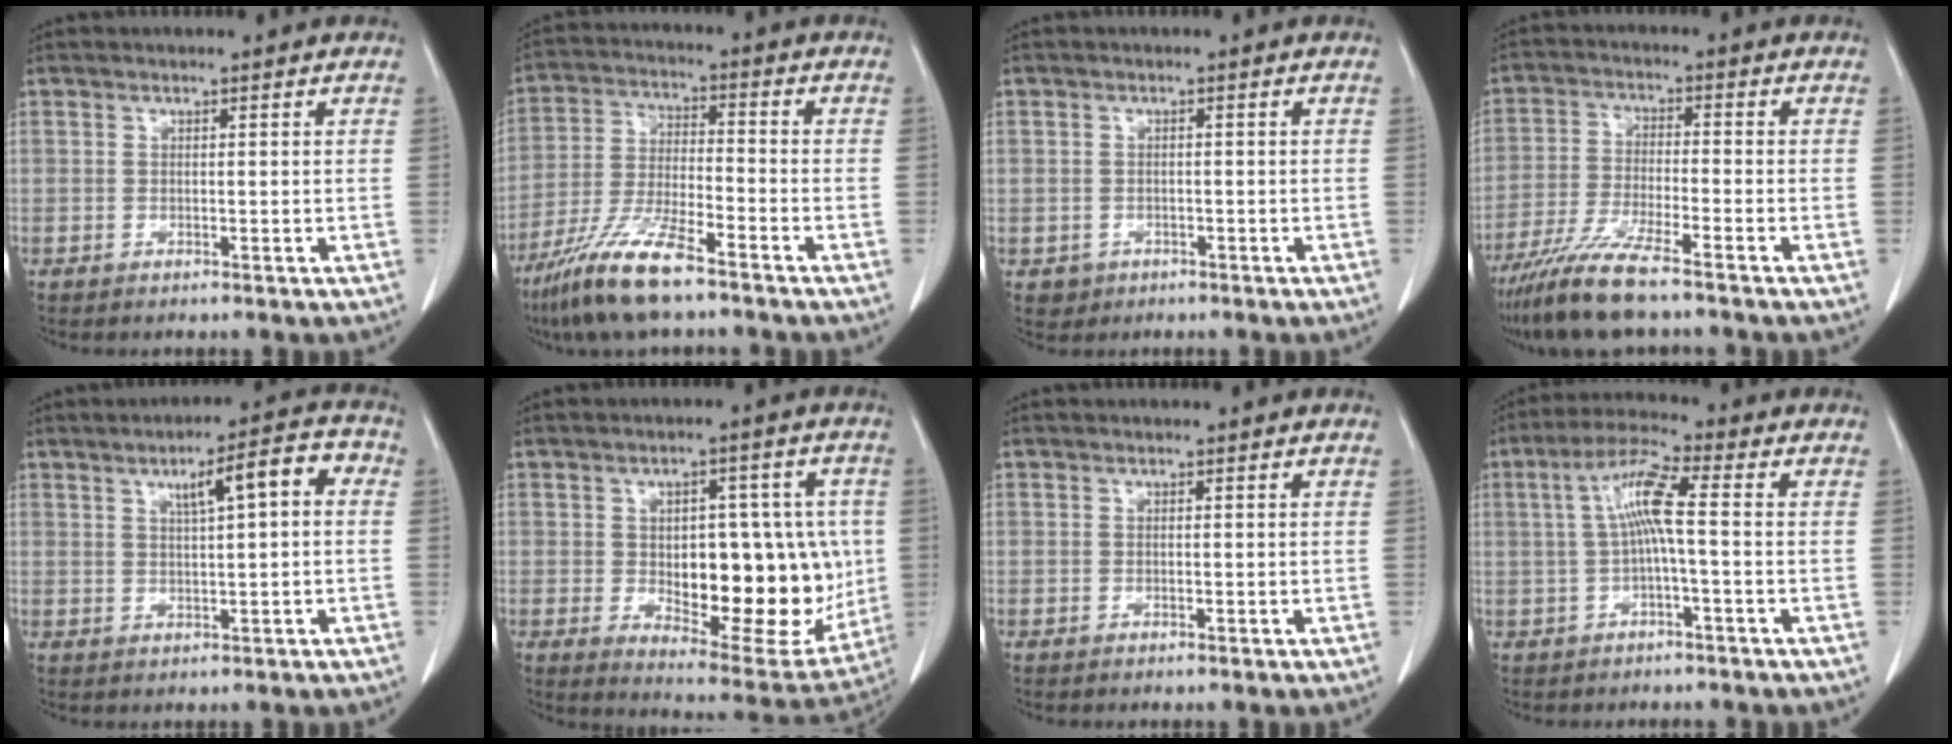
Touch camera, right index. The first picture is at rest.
{"total": 11.5, "force": [-8.1, 1.5, 7.9], "torque": [-0.166, -0.025, -0.155]}
{"total": 2.4, "force": [-0.8, 2.2, 0.1], "torque": [0.006, 0.010, -0.005]}
{"total": 9.1, "force": [-7.3, 0.2, 5.5], "torque": [-0.109, -0.026, -0.135]}
{"total": 7.2, "force": [1.8, 1.4, 6.8], "torque": [-0.099, 0.023, 0.023]}
{"total": 19.2, "force": [-1.0, 8.6, 17.1], "torque": [-0.233, 0.004, 0.012]}
{"total": 0.0}
{"total": 7.1, "force": [0.5, 0.5, 7.1], "torque": [-0.139, 0.019, 0.006]}